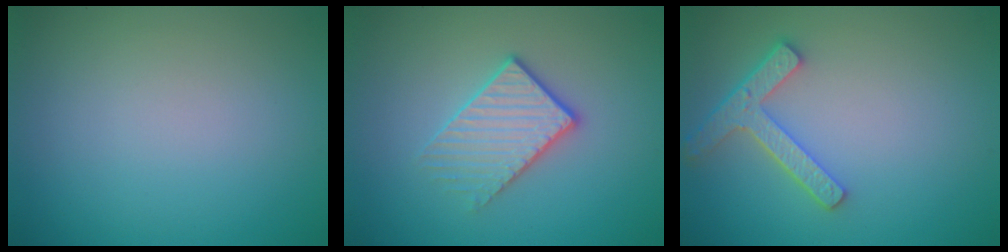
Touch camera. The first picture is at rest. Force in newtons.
{"total": 2.9, "press": 2.6, "slide": 1.2}
{"total": 3.7, "press": 3.0, "slide": 2.1}